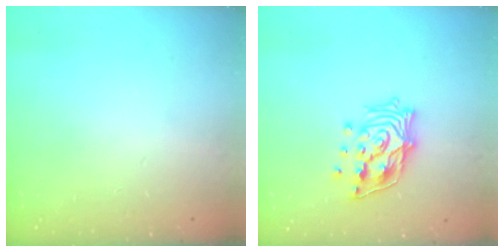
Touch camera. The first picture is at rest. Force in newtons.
{"total": 14.0, "press": 13.9, "slide": 1.7}